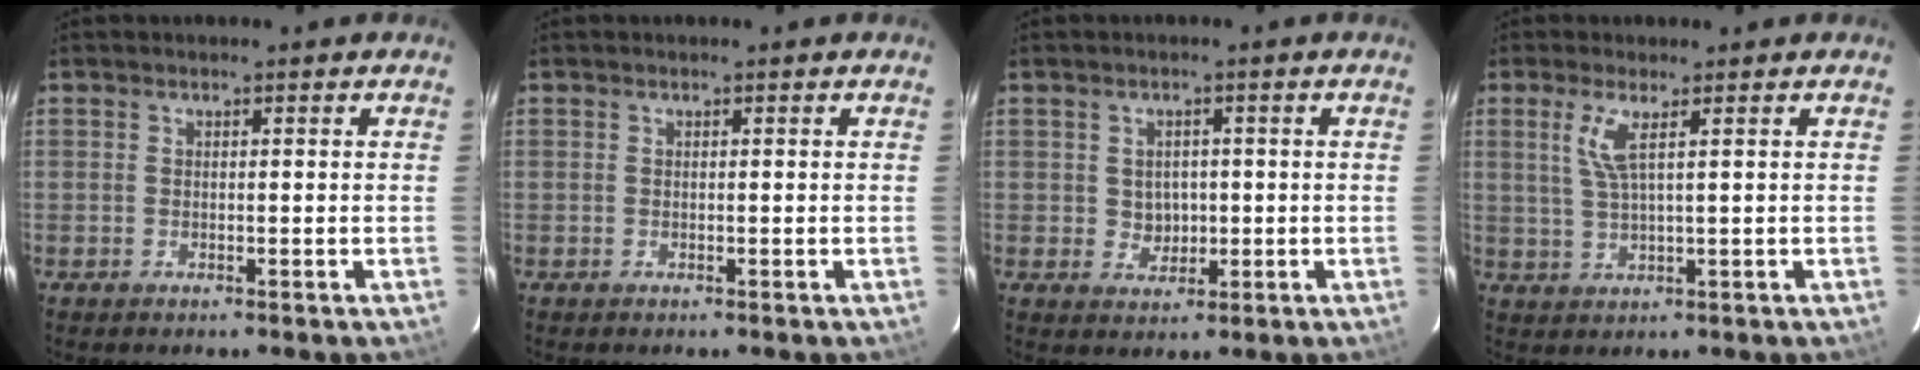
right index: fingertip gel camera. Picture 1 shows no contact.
{"total": 0.0}
{"total": 3.6, "force": [0.1, 3.3, 1.3], "torque": [-0.023, 0.007, 0.008]}
{"total": 4.2, "force": [1.7, 0.2, 3.8], "torque": [-0.081, -0.002, 0.037]}